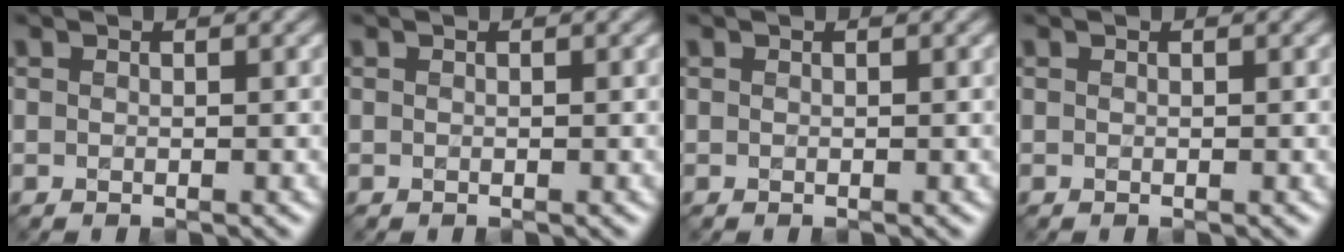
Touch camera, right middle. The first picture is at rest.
{"total": 0.0}
{"total": 0.0}
{"total": 0.0}